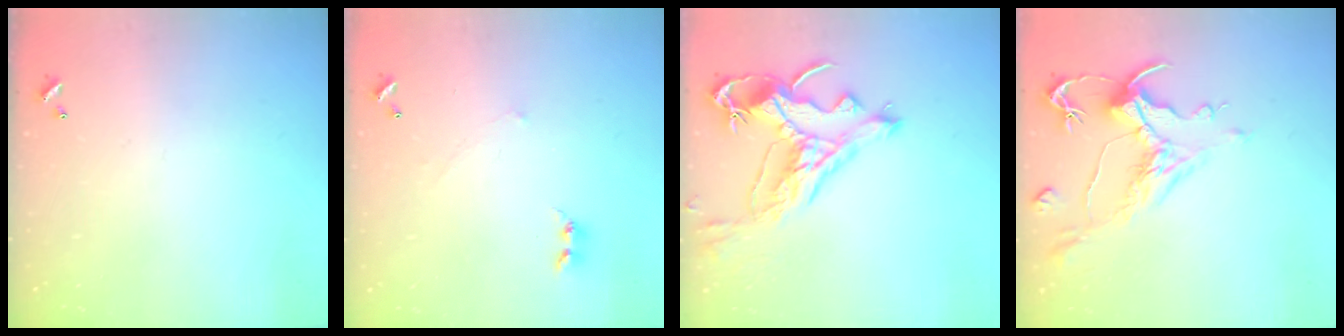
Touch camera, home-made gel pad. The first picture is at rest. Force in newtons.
{"total": 1.7, "press": 1.6, "slide": 0.4}
{"total": 5.8, "press": 5.5, "slide": 1.6}
{"total": 1.5, "press": 0.5, "slide": 1.4}